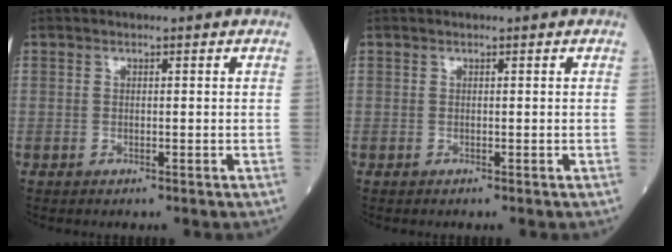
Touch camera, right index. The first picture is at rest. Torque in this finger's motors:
{"motor_torque": [0.08, 0.02, 0.03, -0.01]}